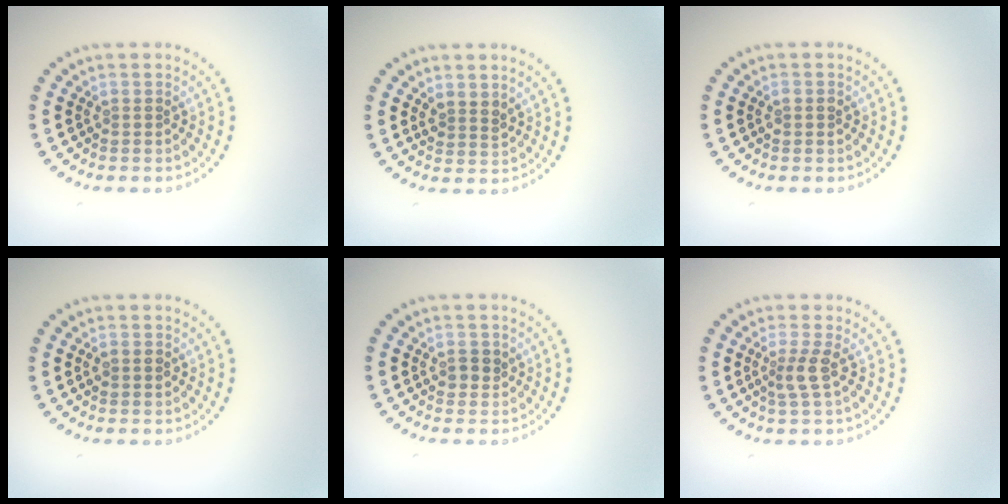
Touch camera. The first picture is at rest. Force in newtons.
{"total": 1.6, "press": 1.3, "slide": 0.9}
{"total": 1.1, "press": 1.1, "slide": 0.2}
{"total": 1.3, "press": 1.3, "slide": 0.1}
{"total": 1.4, "press": 1.3, "slide": 0.5}
{"total": 2.1, "press": 1.6, "slide": 1.3}